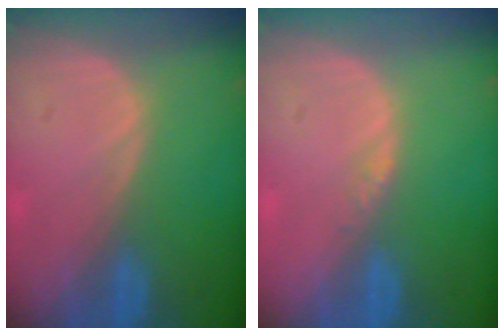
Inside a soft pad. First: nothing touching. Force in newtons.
{"total": 0.8, "press": 0.8, "slide": 0.1}